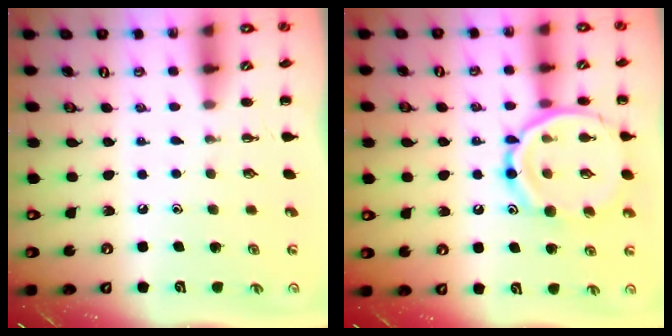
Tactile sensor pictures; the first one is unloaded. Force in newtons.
{"total": 17.6, "press": 17.5, "slide": 1.6}